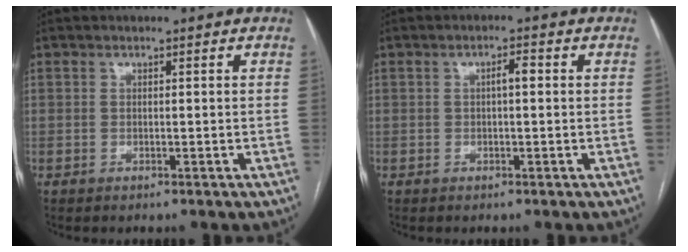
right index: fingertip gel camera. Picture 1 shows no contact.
{"total": 1.8, "force": [0.2, 0.4, 1.8], "torque": [-0.028, 0.005, 0.002]}